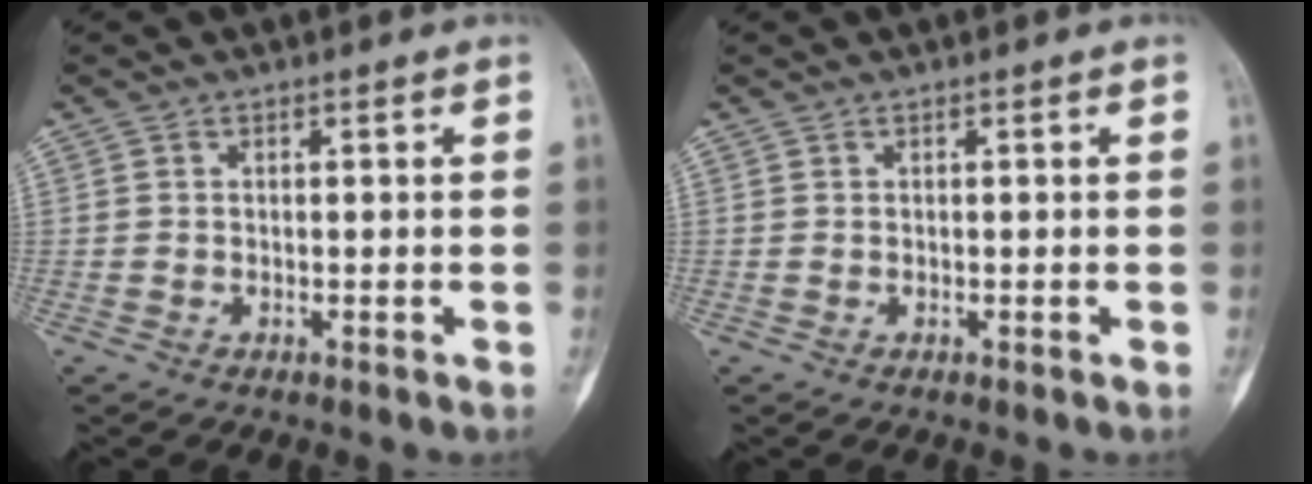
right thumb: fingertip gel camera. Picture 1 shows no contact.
{"total": 0.0}